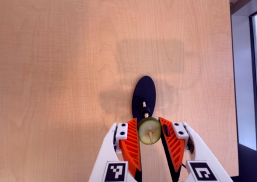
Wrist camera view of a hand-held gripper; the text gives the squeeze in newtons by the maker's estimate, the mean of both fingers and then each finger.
{"total": 7.7, "left": 7.5, "right": 7.8}